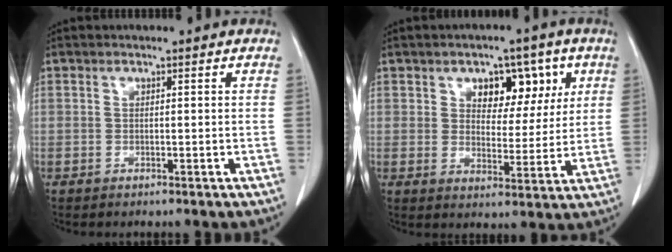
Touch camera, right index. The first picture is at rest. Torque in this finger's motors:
{"motor_torque": [0.59, 0.59, 0.14, 0.06]}